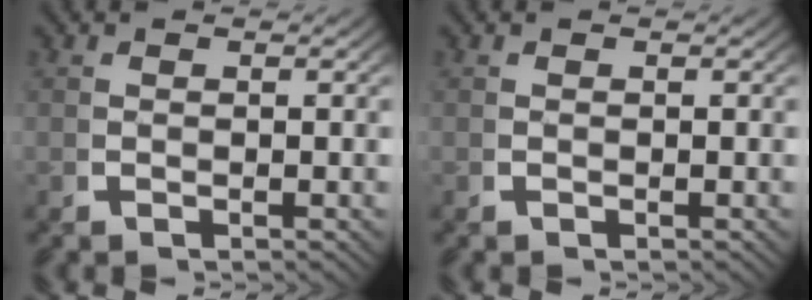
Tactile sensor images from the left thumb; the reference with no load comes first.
{"total": 0.0}